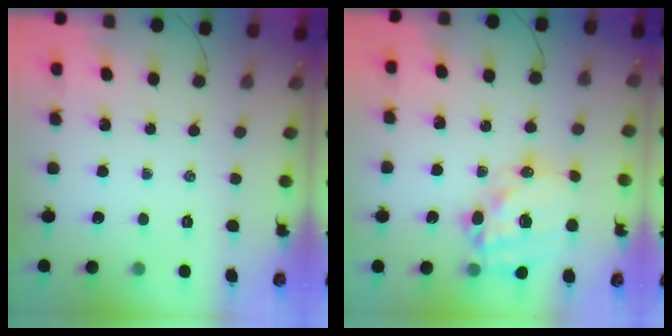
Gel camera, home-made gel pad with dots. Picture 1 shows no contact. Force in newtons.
{"total": 18.3, "press": 17.8, "slide": 4.1}